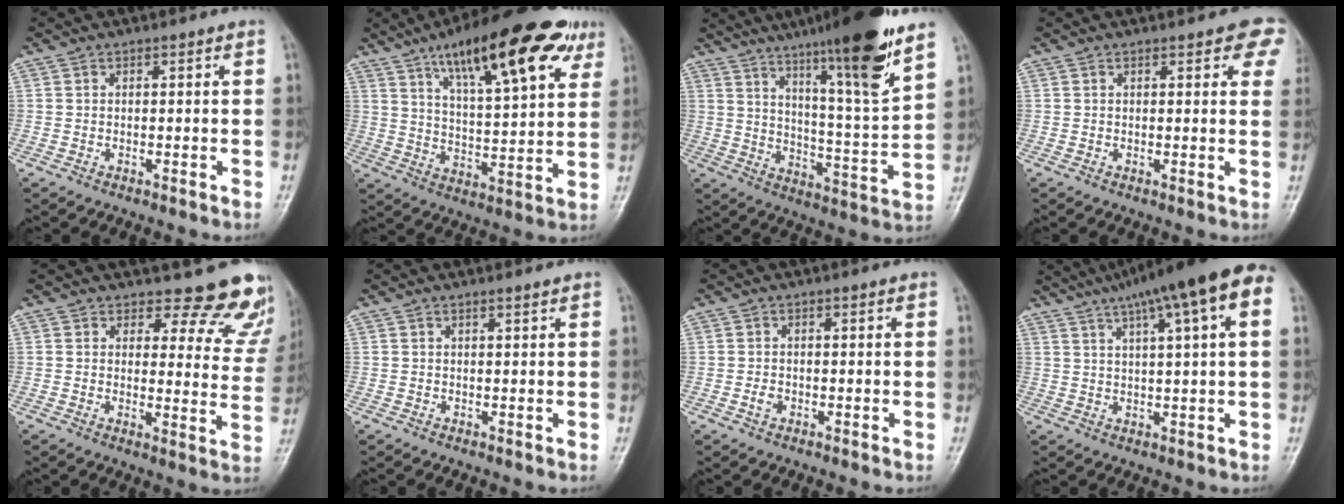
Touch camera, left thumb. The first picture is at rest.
{"total": 22.1, "force": [12.0, 6.7, 17.3], "torque": [-0.234, -0.028, 0.184]}
{"total": 20.5, "force": [13.6, 1.1, 15.3], "torque": [-0.215, -0.062, 0.214]}
{"total": 10.5, "force": [5.6, 2.6, 8.5], "torque": [-0.072, -0.013, 0.060]}
{"total": 15.1, "force": [13.8, 5.6, 2.4], "torque": [0.034, -0.120, 0.131]}
{"total": 0.9, "force": [0.7, 0.1, 0.5], "torque": [-0.008, -0.005, 0.013]}
{"total": 1.4, "force": [-0.3, 1.1, 0.8], "torque": [-0.012, 0.000, -0.008]}
{"total": 16.9, "force": [8.7, 3.0, 14.2], "torque": [-0.217, 0.023, 0.120]}